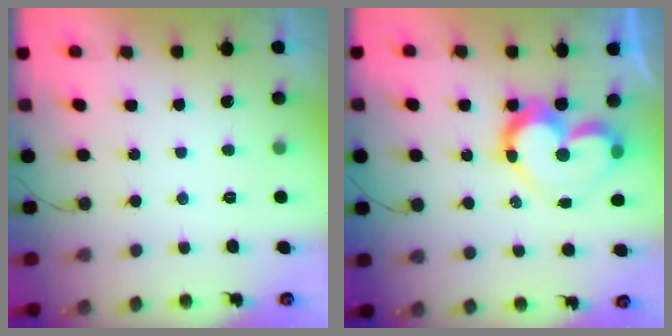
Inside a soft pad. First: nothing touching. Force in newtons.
{"total": 12.9, "press": 12.9, "slide": 1.5}